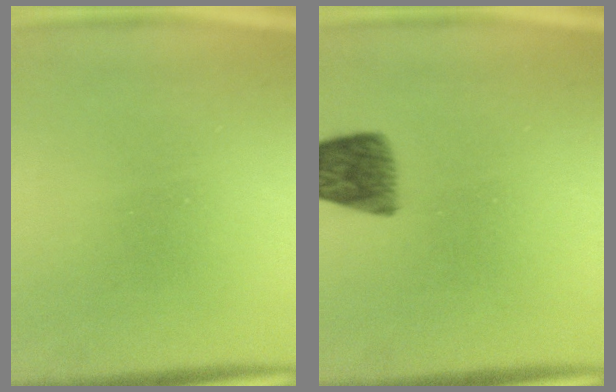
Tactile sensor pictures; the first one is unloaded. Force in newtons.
{"total": 6.7}